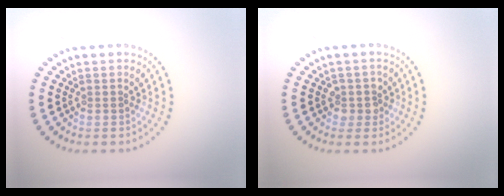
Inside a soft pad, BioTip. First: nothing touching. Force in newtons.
{"total": 1.6, "press": 1.5, "slide": 0.7}